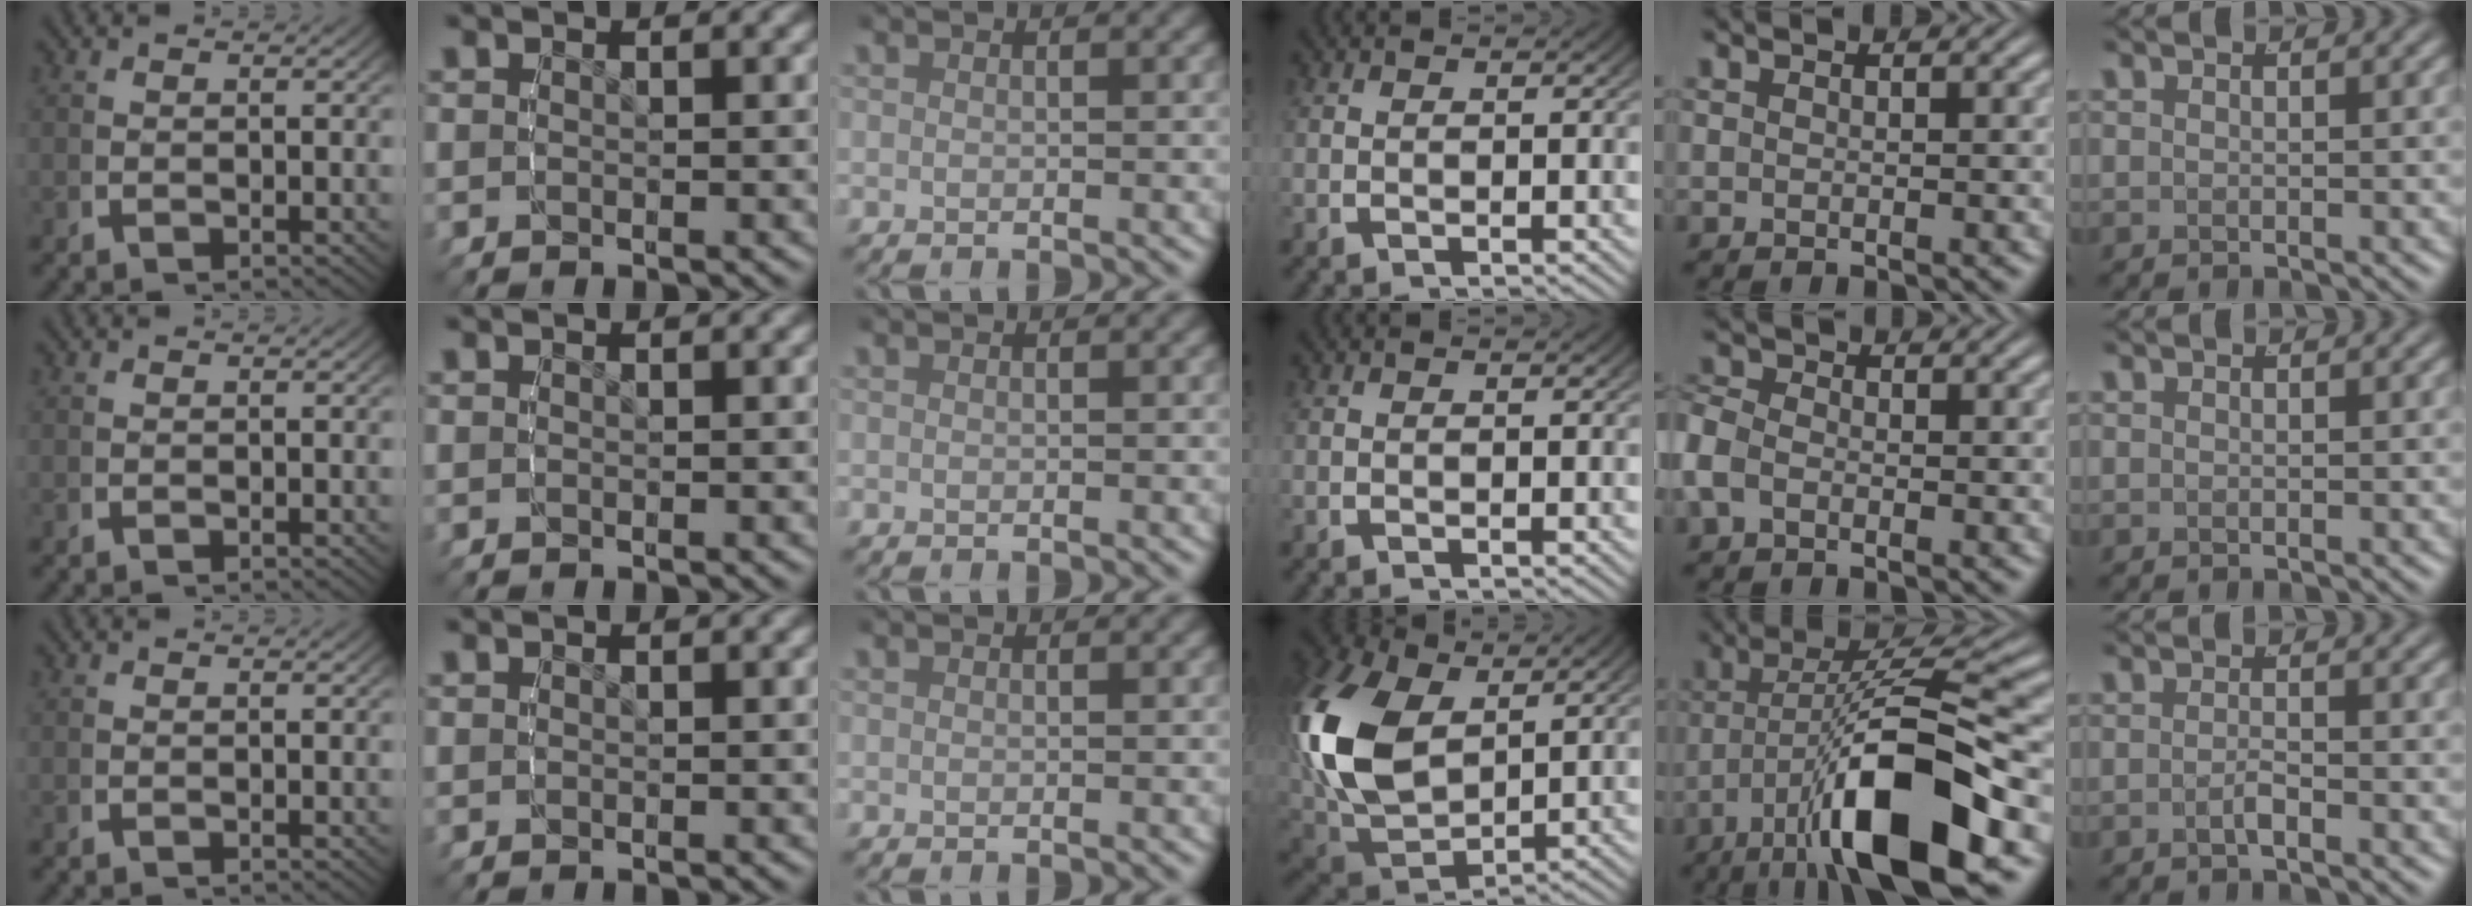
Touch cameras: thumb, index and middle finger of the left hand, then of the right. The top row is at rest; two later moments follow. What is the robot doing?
{"motion": "lift_and_place", "object": "markers"}